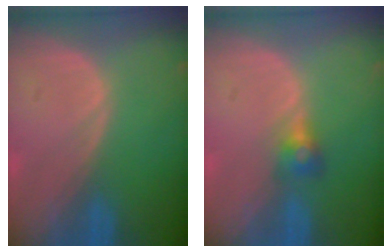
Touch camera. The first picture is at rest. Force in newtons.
{"total": 2.7, "press": 2.5, "slide": 0.9}